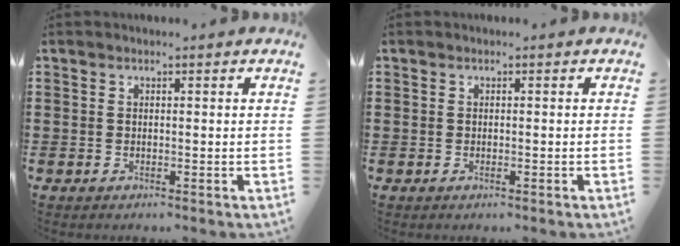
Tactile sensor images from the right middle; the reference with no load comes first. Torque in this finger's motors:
{"motor_torque": [-0.04, 0.14, -0.11, -0.01]}